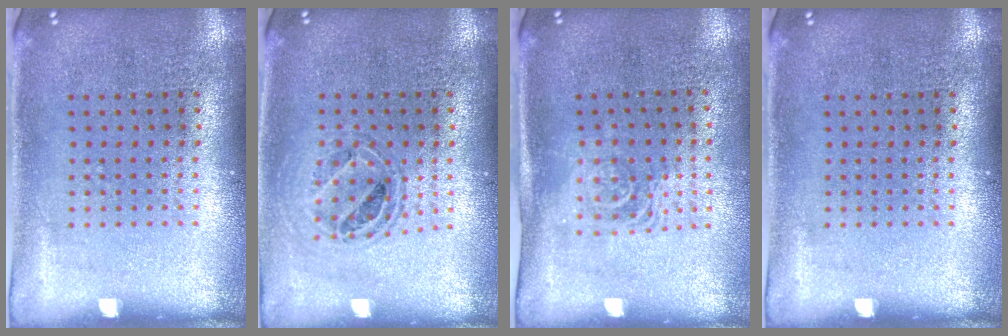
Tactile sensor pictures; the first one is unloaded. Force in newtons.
{"total": 0.8, "press": 0.8, "slide": 0.0}
{"total": 1.6, "press": 1.3, "slide": 0.9}
{"total": 0.0}